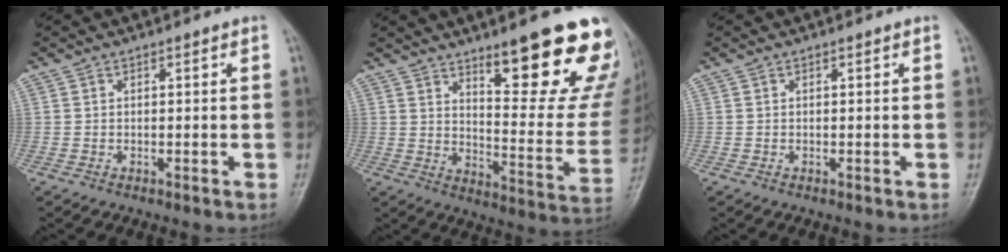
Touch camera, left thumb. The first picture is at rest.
{"total": 21.5, "force": [13.1, 5.4, 16.2], "torque": [-0.168, -0.088, 0.190]}
{"total": 0.0}